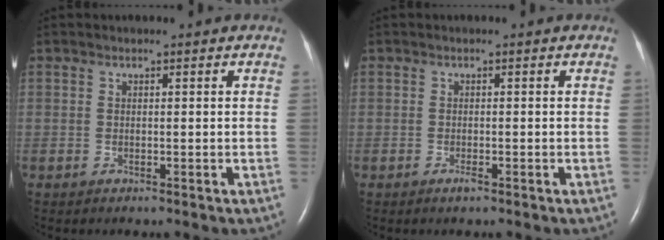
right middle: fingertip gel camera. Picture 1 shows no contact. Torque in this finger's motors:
{"motor_torque": [0.15, -0.09, -0.08, 0.00]}